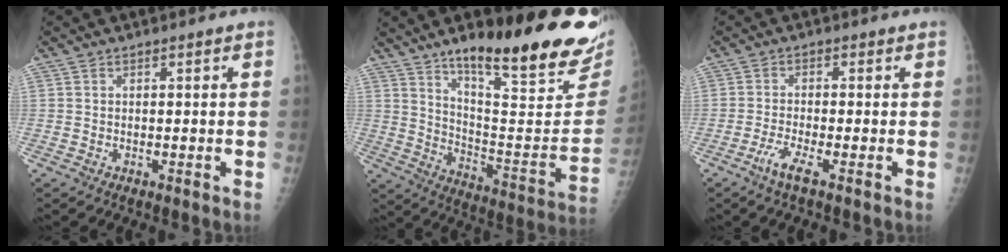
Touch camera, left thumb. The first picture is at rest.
{"total": 26.5, "force": [17.9, 5.6, 18.7], "torque": [-0.245, -0.094, 0.273]}
{"total": 3.5, "force": [-2.0, 0.1, 2.9], "torque": [-0.072, 0.000, -0.046]}